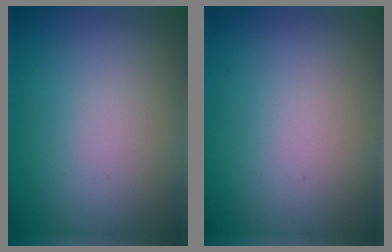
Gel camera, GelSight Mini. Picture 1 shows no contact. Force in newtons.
{"total": 0.0}